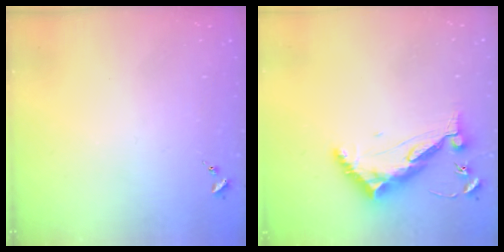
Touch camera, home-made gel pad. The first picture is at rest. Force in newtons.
{"total": 10.2, "press": 10.2, "slide": 0.8}